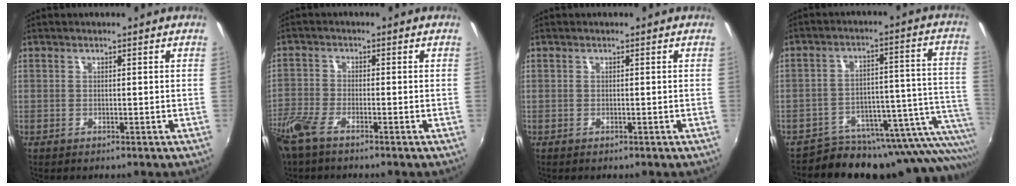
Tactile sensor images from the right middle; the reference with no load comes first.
{"total": 6.8, "force": [-5.1, 2.0, 4.1], "torque": [-0.108, -0.019, -0.108]}
{"total": 0.0}
{"total": 18.1, "force": [-14.5, 6.3, 8.8], "torque": [-0.094, -0.003, -0.205]}